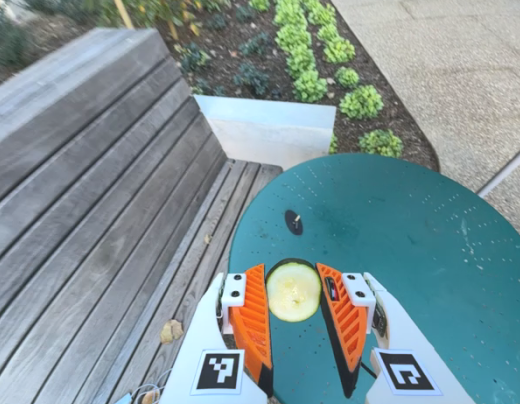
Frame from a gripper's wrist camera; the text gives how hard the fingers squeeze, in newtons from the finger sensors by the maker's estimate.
{"total": 11.5, "left": 11.9, "right": 11.0}